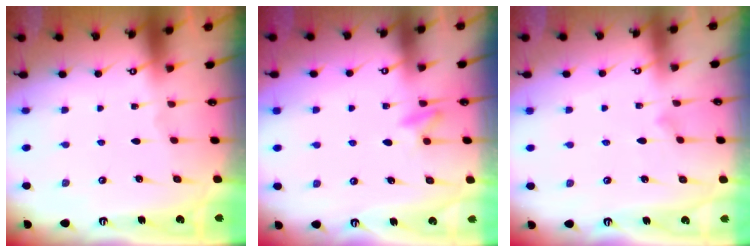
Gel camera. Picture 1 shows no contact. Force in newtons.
{"total": 7.8, "press": 7.7, "slide": 1.5}
{"total": 6.8, "press": 6.8, "slide": 0.4}